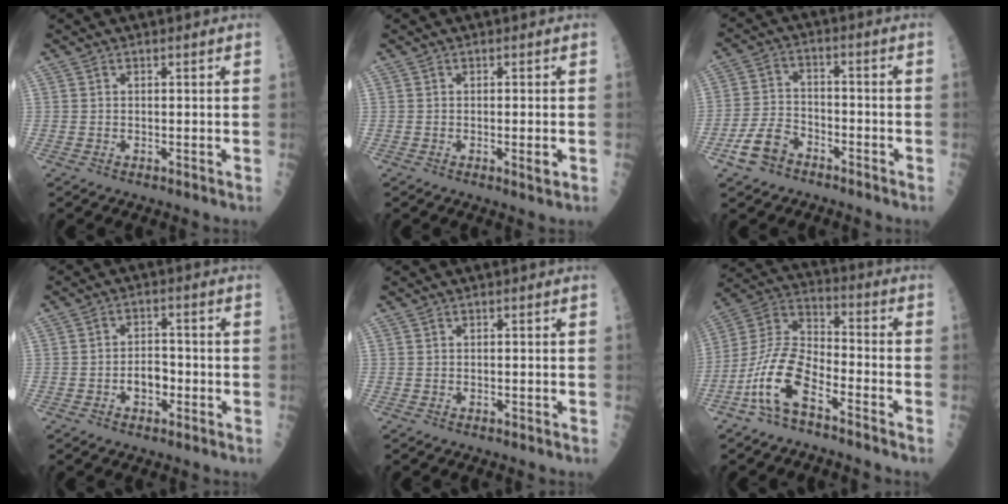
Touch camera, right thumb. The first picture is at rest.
{"total": 2.1, "force": [-0.5, 0.3, 2.0], "torque": [-0.030, -0.006, -0.008]}
{"total": 7.3, "force": [-4.5, 4.4, 3.7], "torque": [-0.071, 0.033, -0.084]}
{"total": 4.4, "force": [-1.6, 2.8, 2.9], "torque": [-0.028, 0.019, -0.027]}
{"total": 0.0}
{"total": 13.3, "force": [-7.0, 5.4, 10.0], "torque": [-0.207, 0.057, -0.140]}